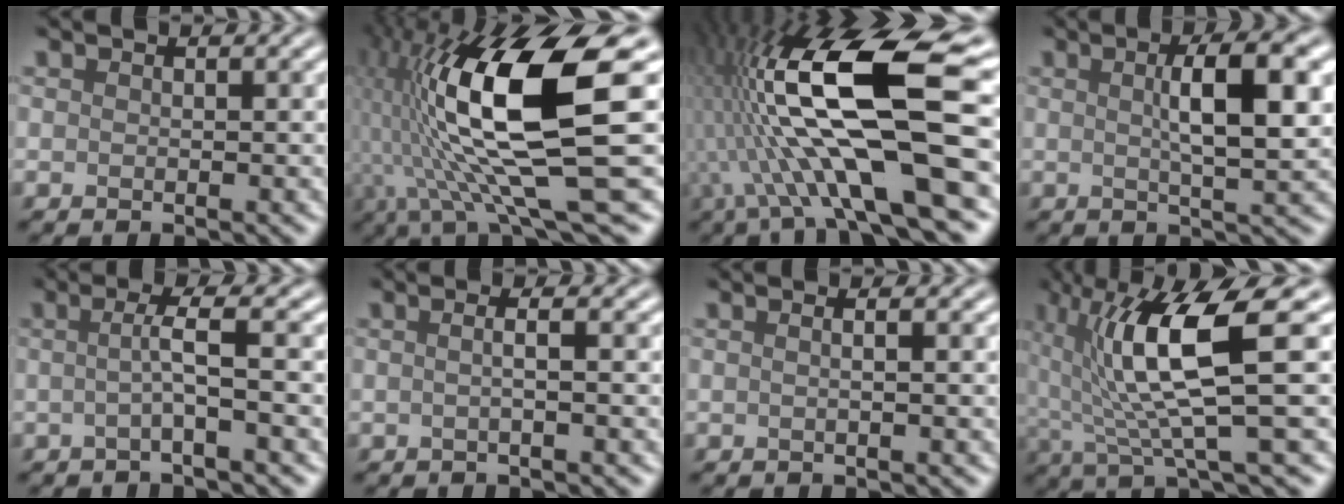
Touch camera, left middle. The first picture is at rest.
{"total": 16.2, "force": [1.8, 5.1, 15.3], "torque": [-0.304, -0.012, 0.041]}
{"total": 15.9, "force": [-0.7, 4.9, 15.1], "torque": [-0.286, 0.021, -0.016]}
{"total": 6.5, "force": [1.2, 1.5, 6.2], "torque": [-0.088, 0.012, 0.017]}
{"total": 3.0, "force": [-0.2, 0.4, 3.0], "torque": [-0.051, -0.003, -0.012]}
{"total": 2.6, "force": [0.3, 1.2, 2.3], "torque": [-0.014, 0.004, -0.022]}
{"total": 2.2, "force": [0.5, 1.1, 1.8], "torque": [-0.005, 0.004, -0.022]}
{"total": 9.3, "force": [1.6, 1.9, 8.9], "torque": [-0.153, -0.005, 0.031]}